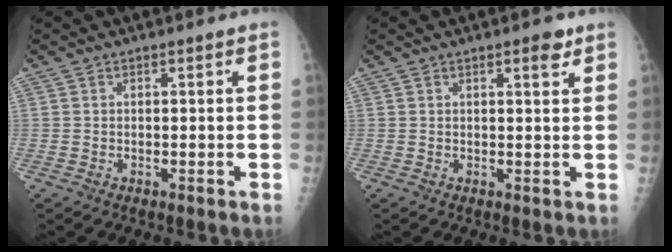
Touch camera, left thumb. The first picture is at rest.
{"total": 2.4, "force": [1.5, 0.7, 1.7], "torque": [-0.019, -0.007, 0.018]}